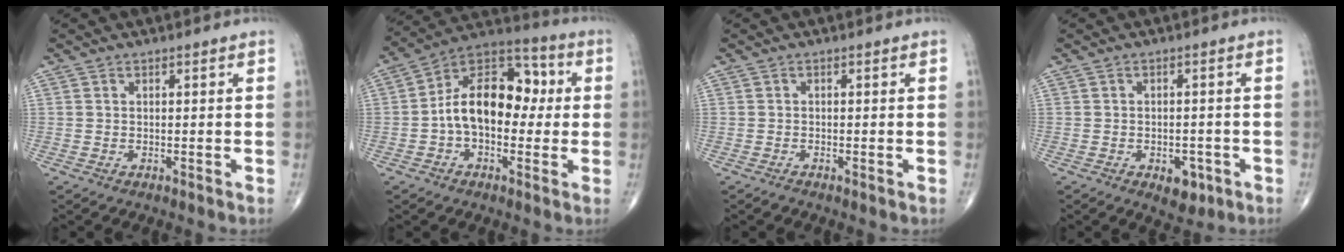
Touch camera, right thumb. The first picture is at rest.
{"total": 15.9, "force": [0.1, 10.1, 12.3], "torque": [-0.167, 0.048, -0.013]}
{"total": 0.8, "force": [-0.5, 0.2, 0.6], "torque": [-0.009, -0.002, -0.012]}
{"total": 4.8, "force": [-2.1, 2.8, 3.2], "torque": [-0.026, 0.008, -0.020]}